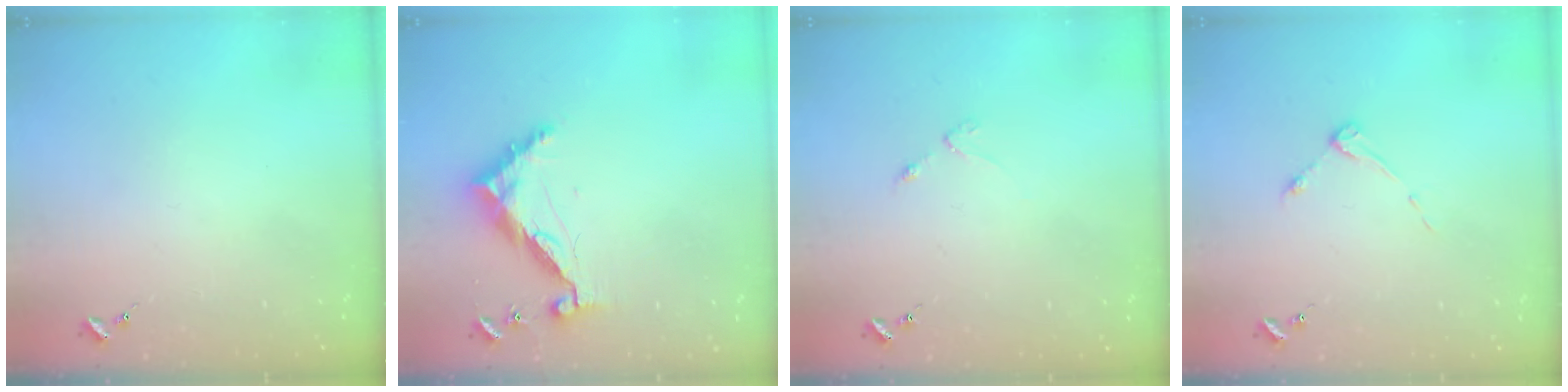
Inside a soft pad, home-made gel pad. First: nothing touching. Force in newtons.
{"total": 9.6, "press": 9.6, "slide": 0.8}
{"total": 2.5, "press": 2.4, "slide": 0.4}
{"total": 3.7, "press": 3.7, "slide": 0.5}